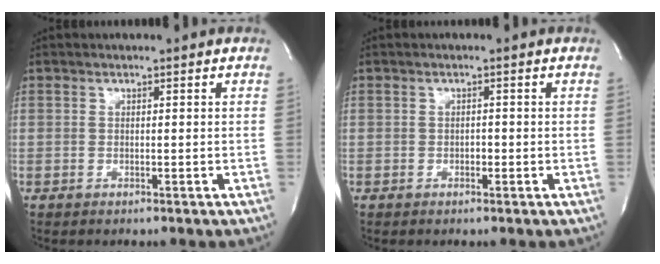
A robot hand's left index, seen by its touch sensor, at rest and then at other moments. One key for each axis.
{"total": 0.7, "fx": -0.3, "fy": 0.4, "fz": 0.5, "tx": -0.008, "ty": 0.002, "tz": -0.006}